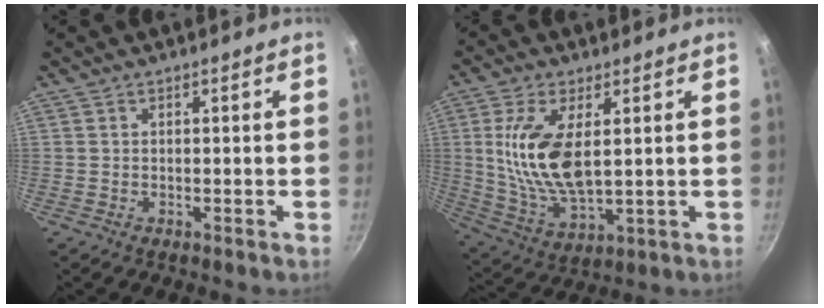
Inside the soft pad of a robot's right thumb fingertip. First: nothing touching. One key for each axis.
{"total": 14.4, "fx": 2.6, "fy": 6.9, "fz": 12.4, "tx": -0.241, "ty": -0.017, "tz": 0.058}